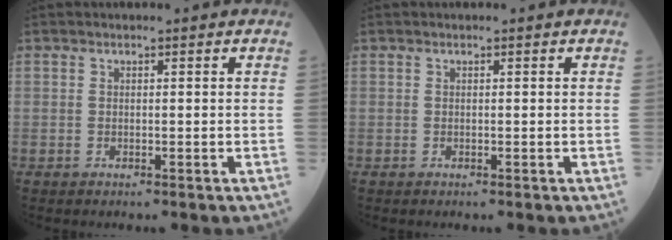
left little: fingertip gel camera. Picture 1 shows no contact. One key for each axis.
{"total": 0.0}